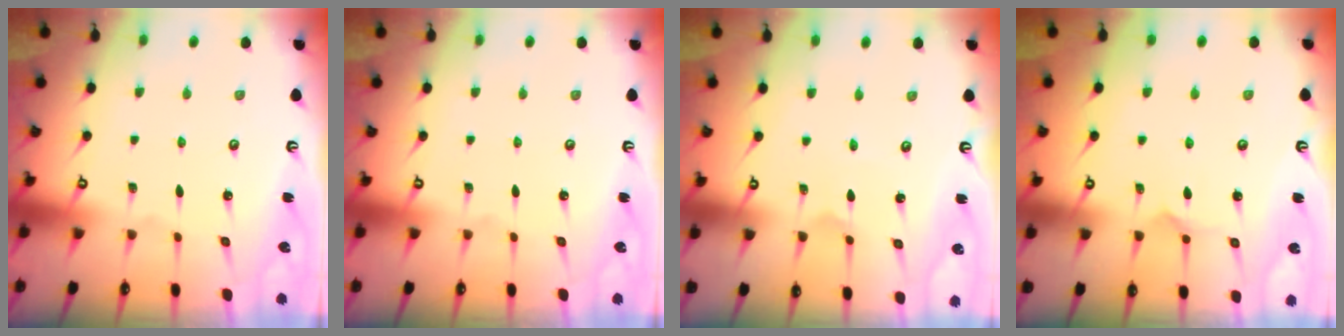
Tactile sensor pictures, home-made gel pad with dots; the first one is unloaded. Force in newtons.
{"total": 0.0}
{"total": 0.6, "press": 0.6, "slide": 0.0}
{"total": 6.5, "press": 6.5, "slide": 0.2}